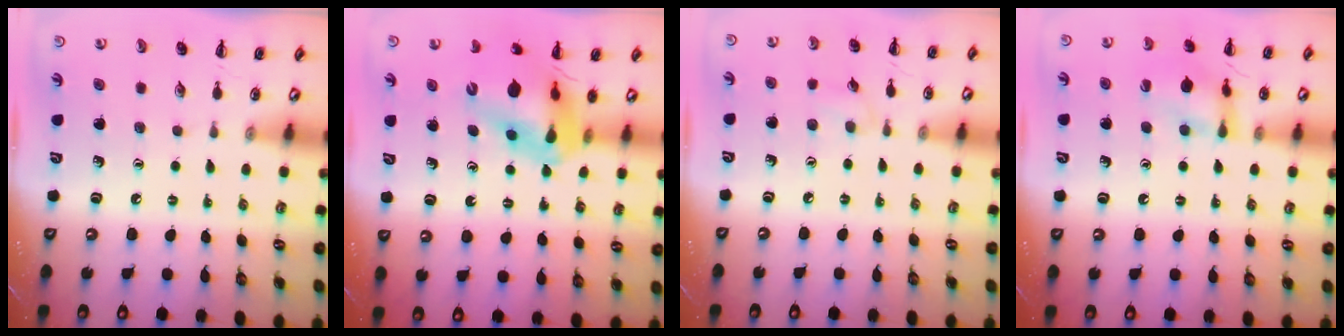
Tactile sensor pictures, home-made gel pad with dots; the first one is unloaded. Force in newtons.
{"total": 13.4, "press": 12.8, "slide": 4.0}
{"total": 3.2, "press": 2.9, "slide": 1.3}
{"total": 13.1, "press": 13.0, "slide": 1.7}